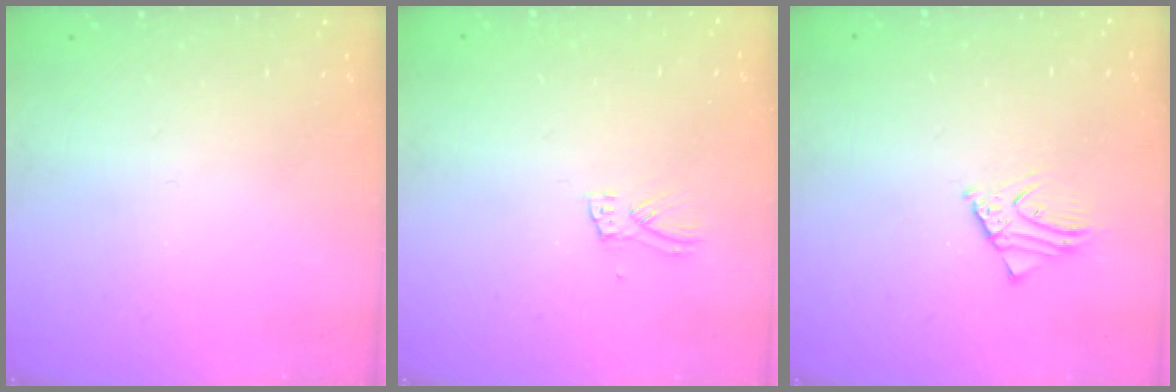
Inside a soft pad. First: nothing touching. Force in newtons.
{"total": 6.2, "press": 6.1, "slide": 0.4}
{"total": 2.8, "press": 2.8, "slide": 0.2}